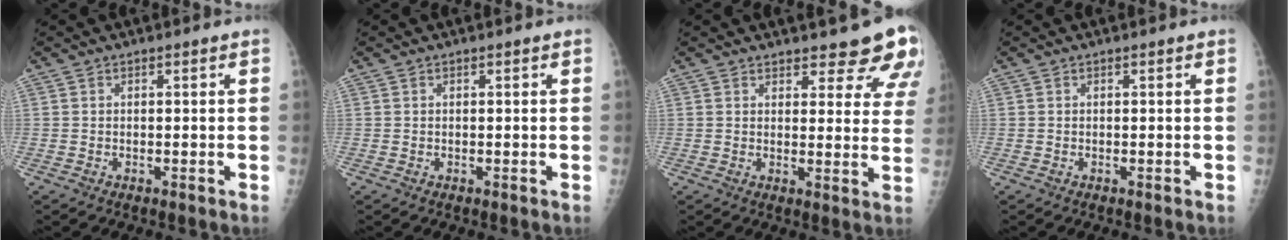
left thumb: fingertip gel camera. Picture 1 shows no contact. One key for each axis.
{"total": 0.0}
{"total": 10.9, "fx": 9.1, "fy": 3.7, "fz": 4.8, "tx": -0.014, "ty": -0.053, "tz": 0.092}
{"total": 0.0}